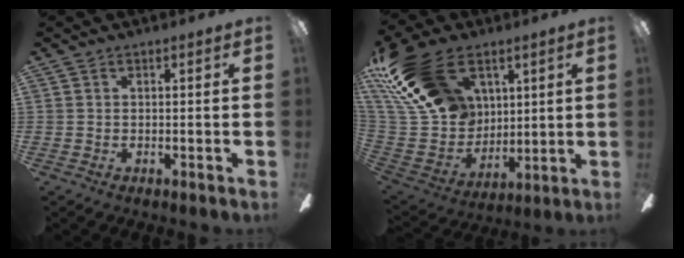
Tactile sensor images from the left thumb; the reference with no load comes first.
{"total": 25.8, "force": [13.0, 16.3, 15.1], "torque": [-0.334, -0.053, 0.238]}